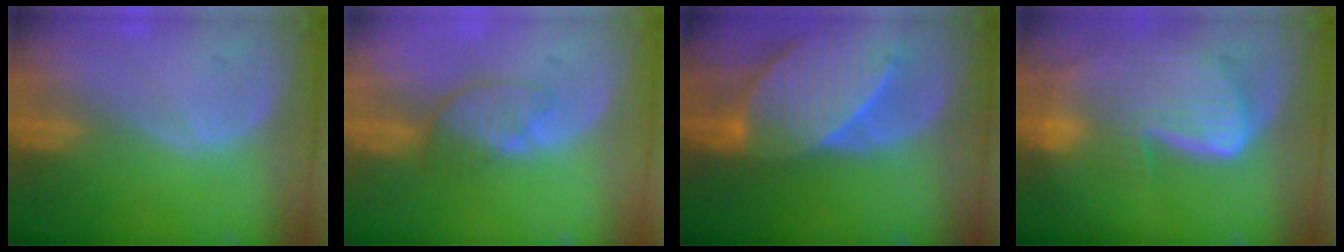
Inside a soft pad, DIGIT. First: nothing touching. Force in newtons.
{"total": 3.8, "press": 3.5, "slide": 1.6}
{"total": 9.5, "press": 8.6, "slide": 3.8}
{"total": 9.3, "press": 8.1, "slide": 4.6}